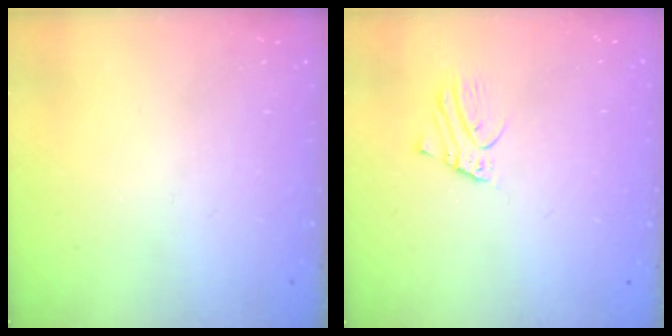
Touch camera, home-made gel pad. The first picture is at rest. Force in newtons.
{"total": 2.3, "press": 2.3, "slide": 0.2}